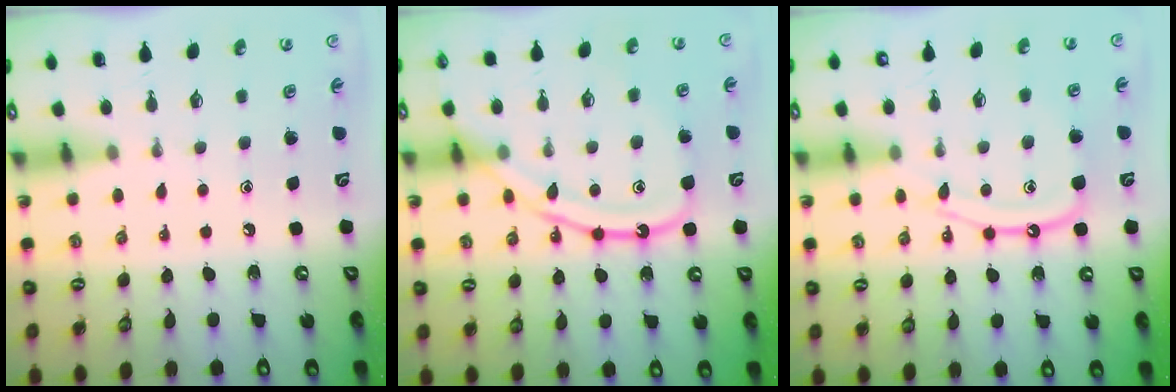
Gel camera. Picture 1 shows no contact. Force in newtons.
{"total": 15.0, "press": 15.0, "slide": 1.3}
{"total": 11.0, "press": 11.0, "slide": 0.7}